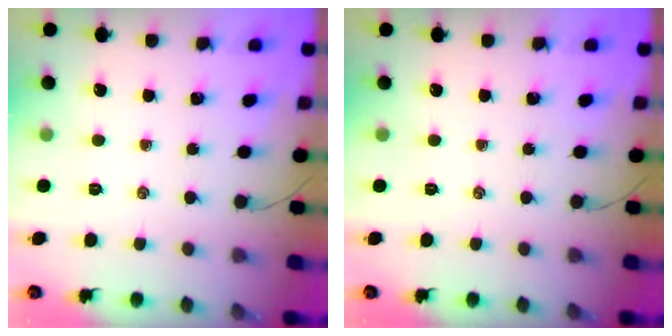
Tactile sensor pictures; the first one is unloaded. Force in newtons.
{"total": 0.0}